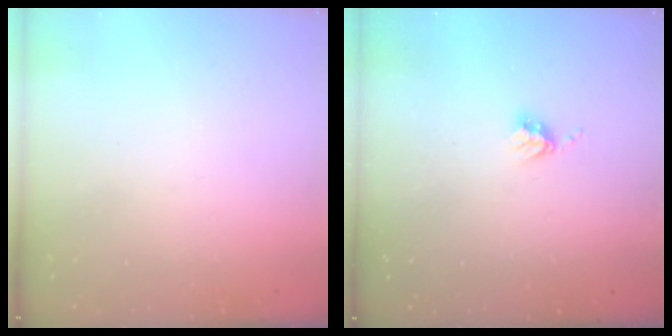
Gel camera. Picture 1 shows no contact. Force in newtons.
{"total": 3.5, "press": 3.4, "slide": 0.5}